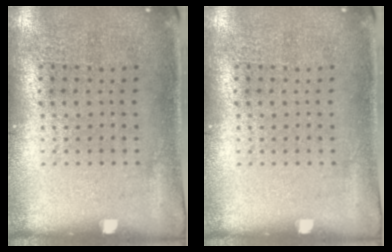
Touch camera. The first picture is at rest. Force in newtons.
{"total": 0.0}